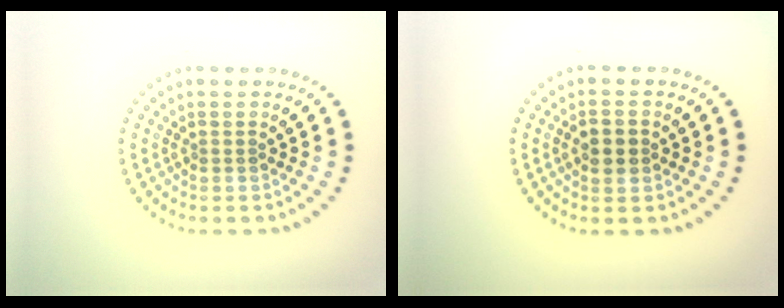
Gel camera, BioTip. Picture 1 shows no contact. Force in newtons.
{"total": 2.5, "press": 2.5, "slide": 0.1}